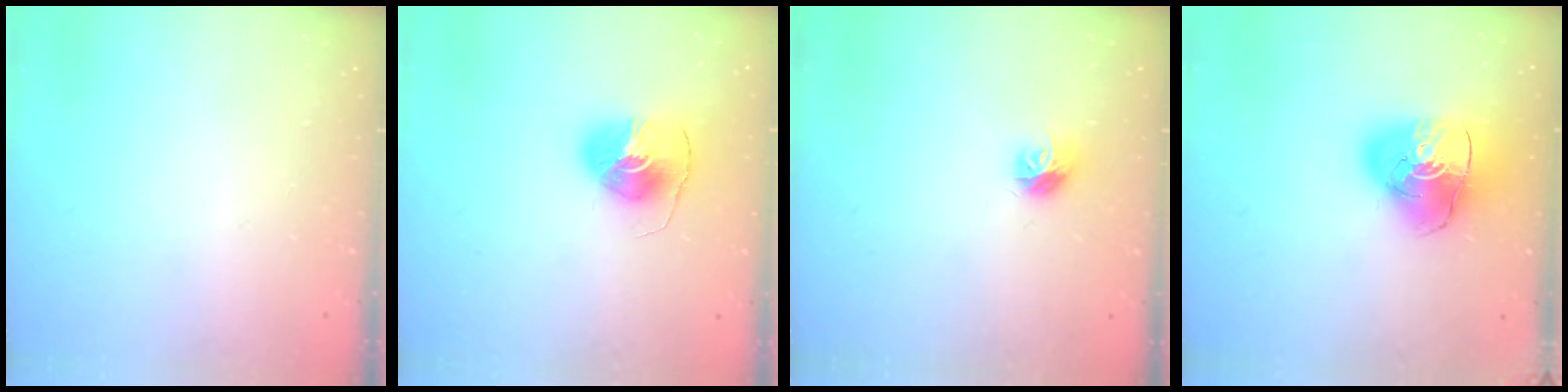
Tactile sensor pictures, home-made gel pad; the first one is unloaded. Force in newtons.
{"total": 8.3, "press": 8.2, "slide": 0.9}
{"total": 7.7, "press": 7.7, "slide": 0.2}
{"total": 14.6, "press": 14.4, "slide": 2.1}